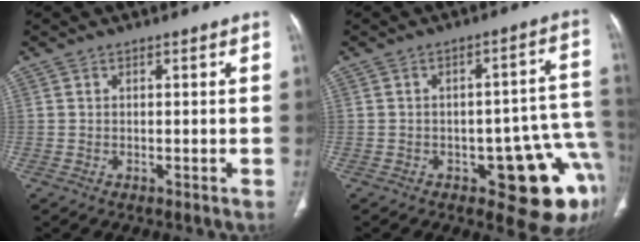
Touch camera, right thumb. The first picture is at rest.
{"total": 14.7, "force": [-5.8, 6.0, 12.1], "torque": [-0.082, 0.040, -0.061]}